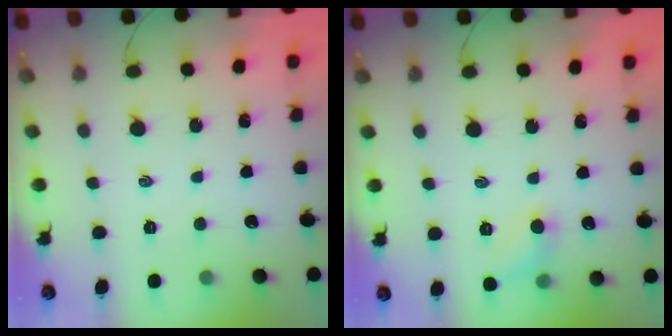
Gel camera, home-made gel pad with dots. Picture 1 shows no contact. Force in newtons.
{"total": 6.3, "press": 6.1, "slide": 1.6}